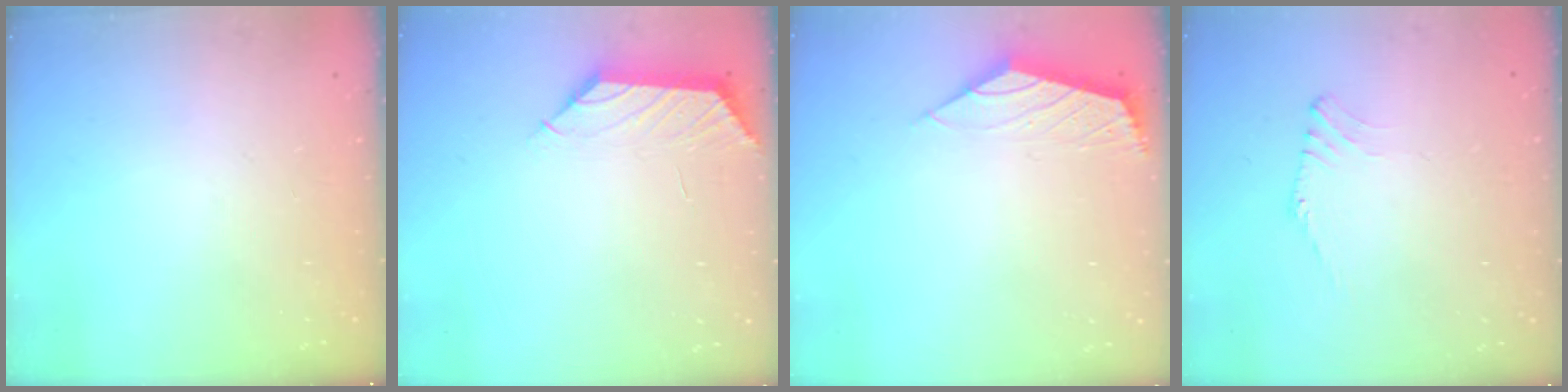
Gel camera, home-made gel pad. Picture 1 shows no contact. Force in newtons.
{"total": 2.9, "press": 2.9, "slide": 0.5}
{"total": 2.4, "press": 2.3, "slide": 0.7}
{"total": 1.2, "press": 1.0, "slide": 0.7}